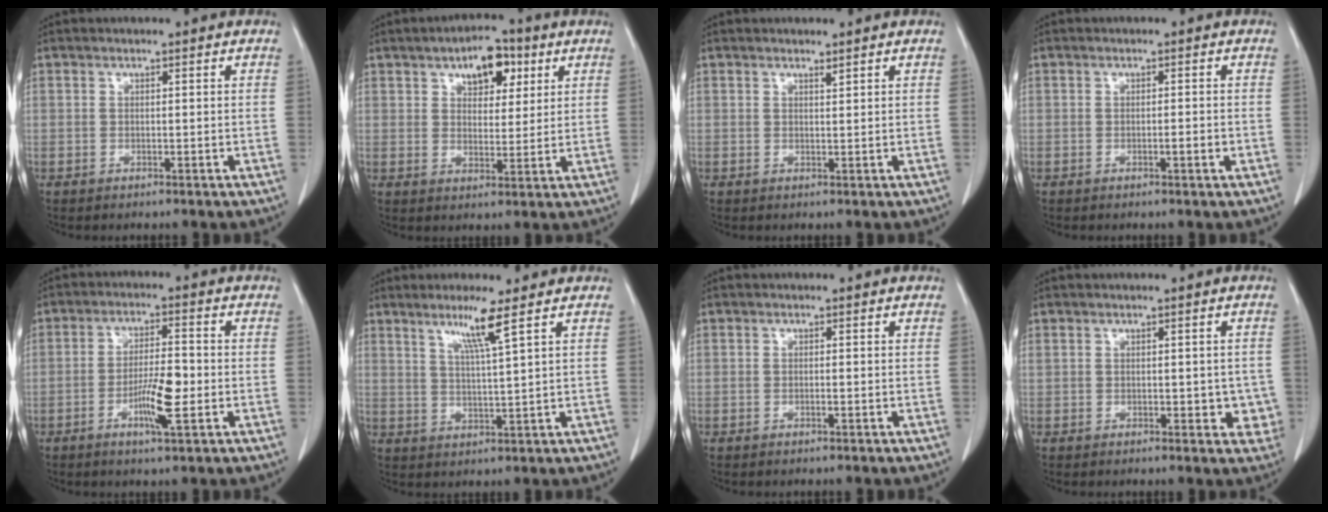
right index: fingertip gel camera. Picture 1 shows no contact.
{"total": 7.5, "force": [3.8, 3.9, 5.2], "torque": [-0.072, 0.012, 0.057]}
{"total": 0.7, "force": [0.6, -0.1, 0.3], "torque": [-0.010, -0.006, 0.011]}
{"total": 1.5, "force": [-0.5, 0.1, 1.4], "torque": [-0.022, -0.001, -0.008]}
{"total": 6.9, "force": [-2.1, 0.9, 6.6], "torque": [-0.122, -0.003, -0.037]}
{"total": 5.5, "force": [3.2, -1.3, 4.3], "torque": [-0.081, -0.008, 0.062]}
{"total": 0.6, "force": [-0.2, 0.0, 0.6], "torque": [-0.012, 0.000, -0.002]}
{"total": 4.8, "force": [-0.2, 2.7, 4.0], "torque": [-0.037, 0.011, 0.005]}